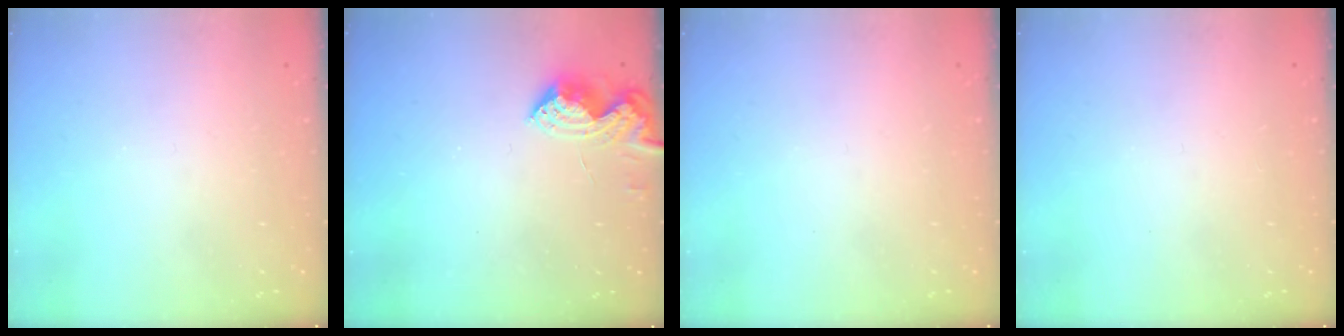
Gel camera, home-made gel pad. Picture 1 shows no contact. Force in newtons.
{"total": 7.5, "press": 7.4, "slide": 0.8}
{"total": 0.0}
{"total": 0.0}